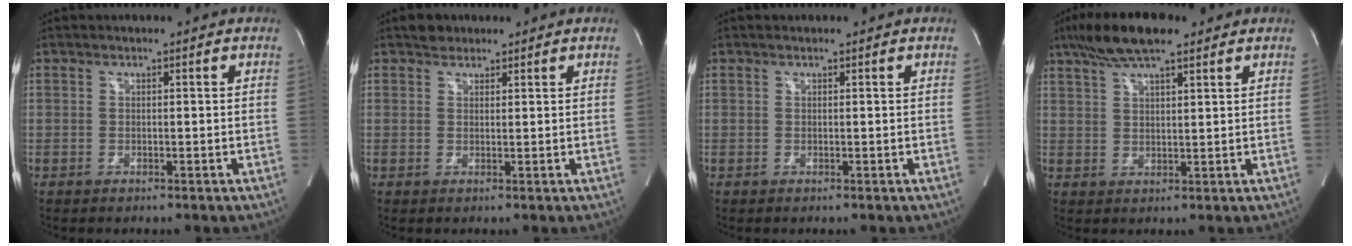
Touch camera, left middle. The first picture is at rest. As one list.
[{"total": 2.0, "force": [1.5, 1.3, 0.3], "torque": [-0.004, 0.009, 0.022]}, {"total": 0.0}, {"total": 9.2, "force": [6.6, 2.0, 6.1], "torque": [-0.116, 0.023, 0.115]}]